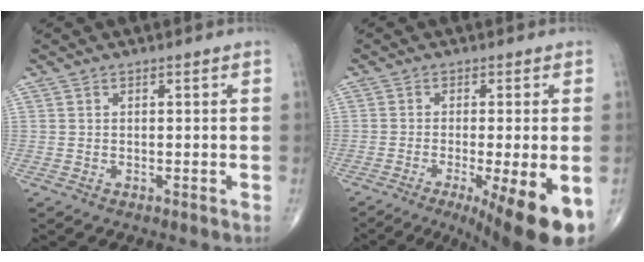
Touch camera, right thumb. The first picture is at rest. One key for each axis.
{"total": 15.1, "fx": -6.8, "fy": 2.9, "fz": 13.2, "tx": -0.149, "ty": -0.020, "tz": -0.096}